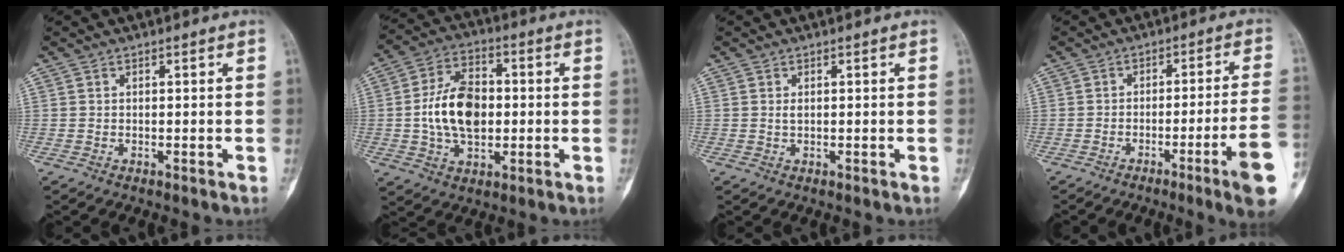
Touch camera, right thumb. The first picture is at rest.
{"total": 13.4, "force": [-0.2, 8.5, 10.4], "torque": [-0.169, 0.014, -0.005]}
{"total": 0.7, "force": [0.2, 0.3, 0.6], "torque": [-0.012, -0.001, 0.004]}
{"total": 11.6, "force": [-4.6, -0.7, 10.6], "torque": [-0.151, 0.015, -0.068]}